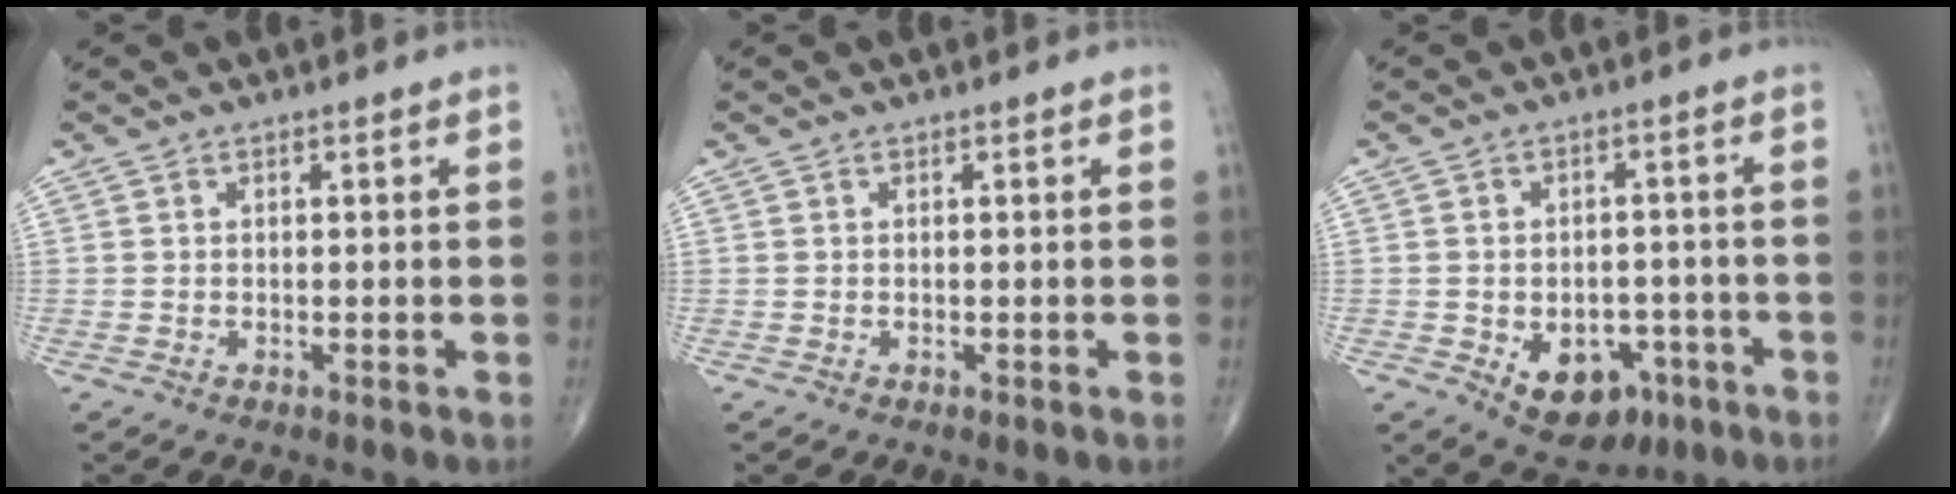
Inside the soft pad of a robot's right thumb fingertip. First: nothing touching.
{"total": 0.0}
{"total": 10.0, "force": [-4.2, 7.0, 5.9], "torque": [-0.060, 0.024, -0.046]}